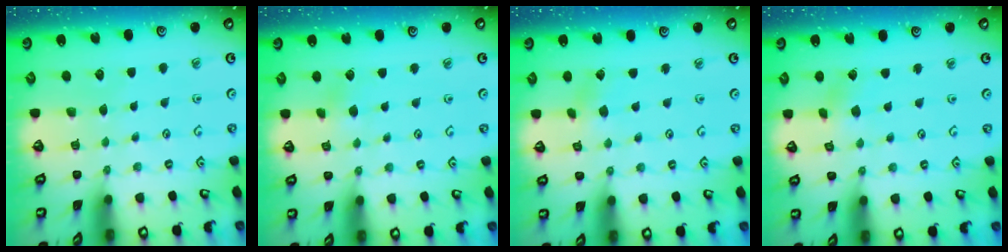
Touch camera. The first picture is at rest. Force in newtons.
{"total": 1.9, "press": 1.9, "slide": 0.2}
{"total": 2.2, "press": 2.2, "slide": 0.3}
{"total": 2.6, "press": 2.4, "slide": 0.9}